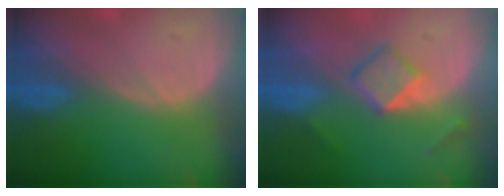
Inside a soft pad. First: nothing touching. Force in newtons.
{"total": 5.2, "press": 4.5, "slide": 2.6}